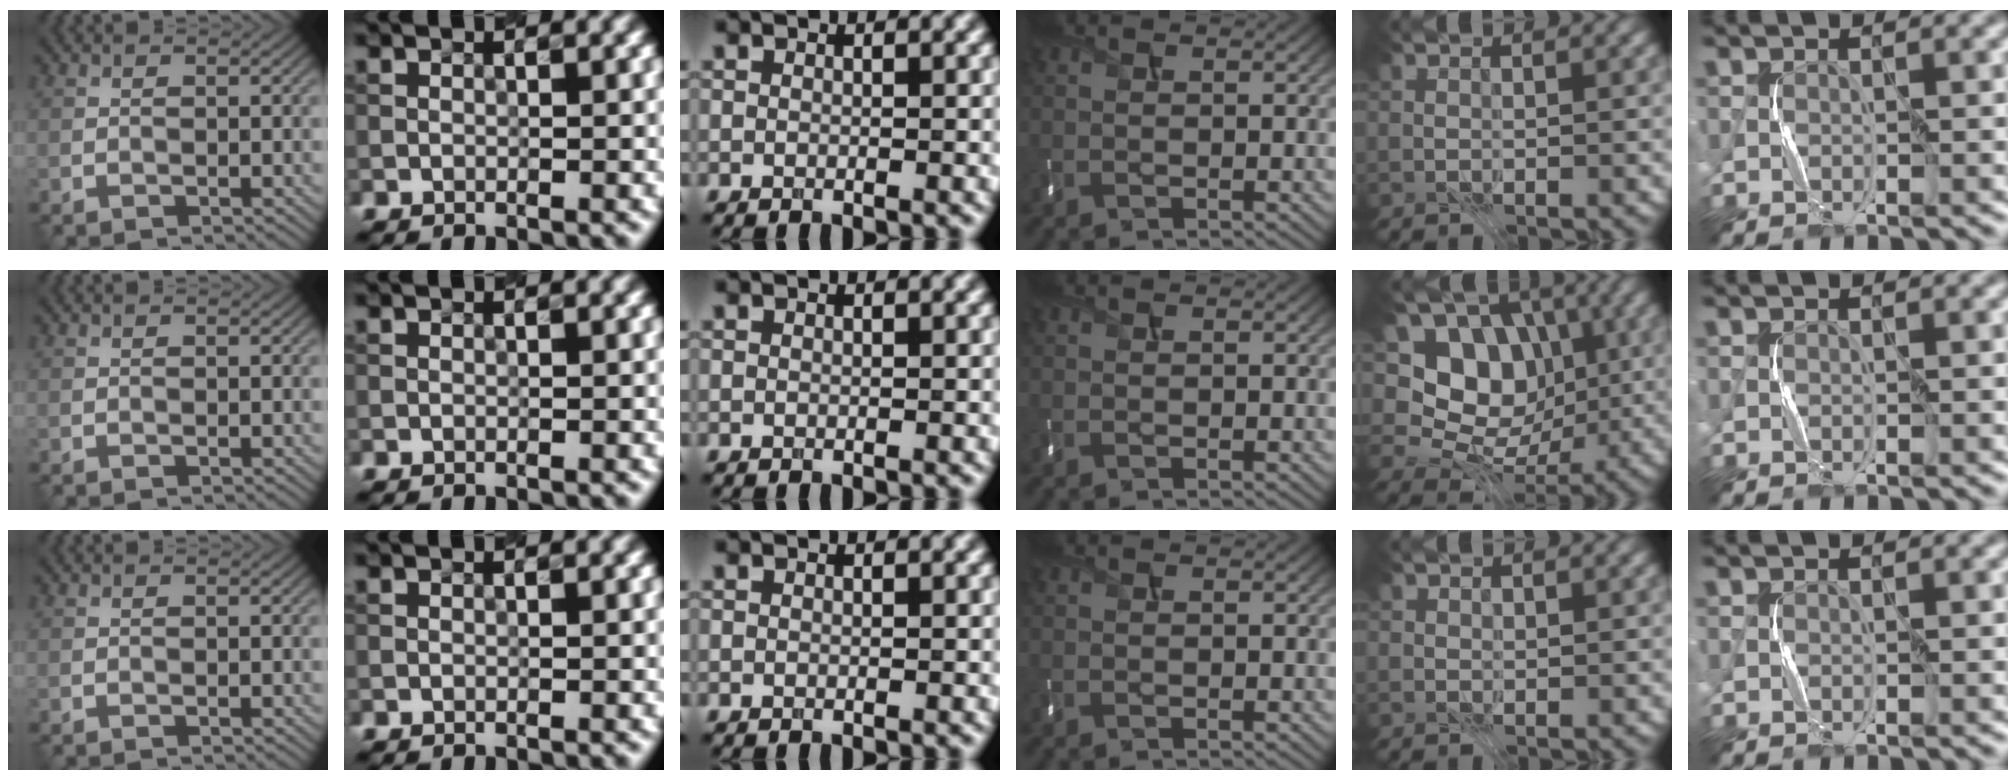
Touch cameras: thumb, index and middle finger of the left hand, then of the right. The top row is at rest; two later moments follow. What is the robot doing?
{"motion": "press", "object": "mouse"}